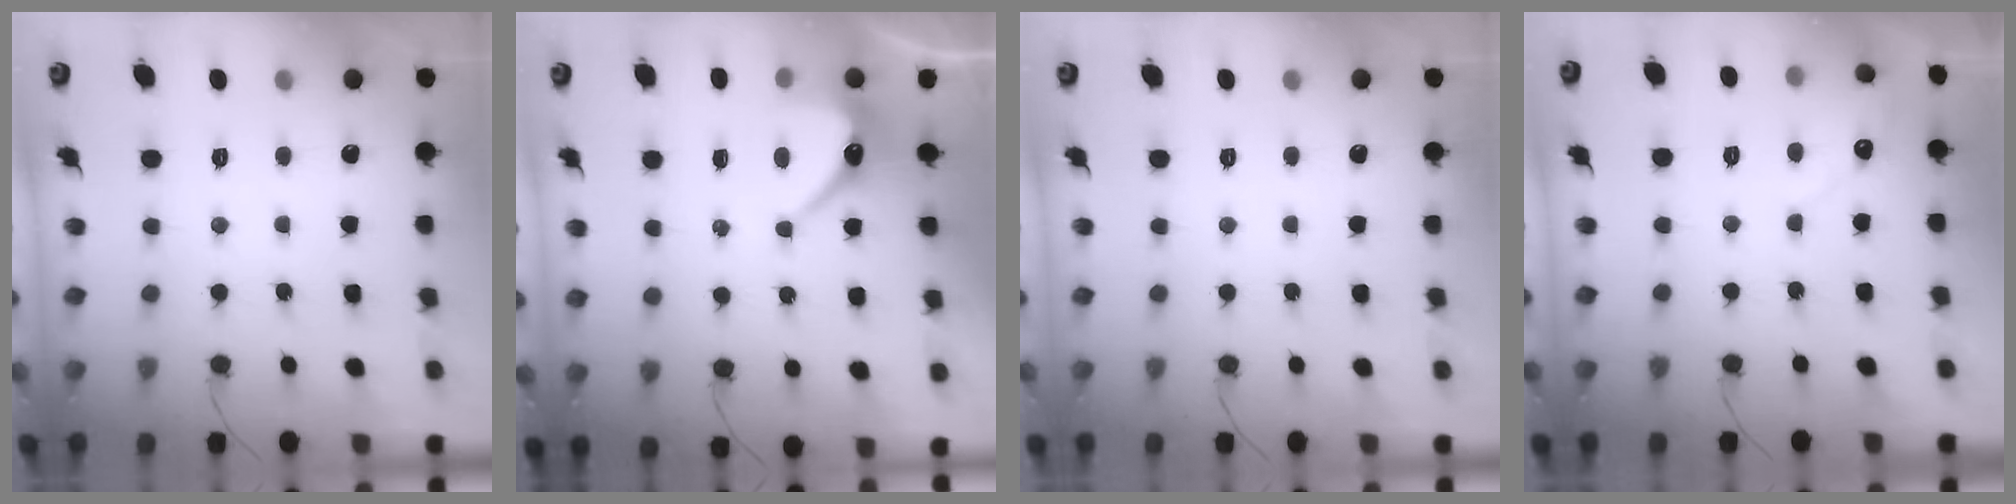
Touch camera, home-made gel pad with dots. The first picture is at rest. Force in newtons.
{"total": 6.2, "press": 6.2, "slide": 0.4}
{"total": 0.0}
{"total": 4.0, "press": 4.0, "slide": 0.3}